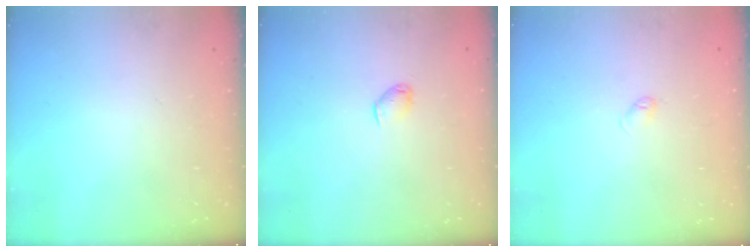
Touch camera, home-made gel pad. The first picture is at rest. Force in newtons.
{"total": 3.4, "press": 3.3, "slide": 0.7}
{"total": 3.0, "press": 2.9, "slide": 0.6}